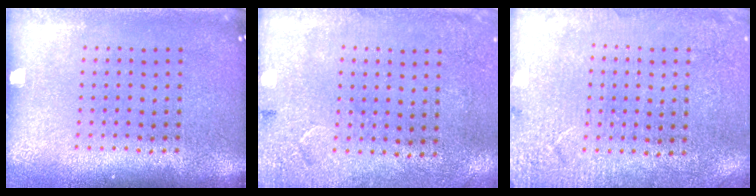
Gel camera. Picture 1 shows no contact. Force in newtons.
{"total": 2.7, "press": 2.2, "slide": 1.6}
{"total": 2.5, "press": 2.5, "slide": 0.2}